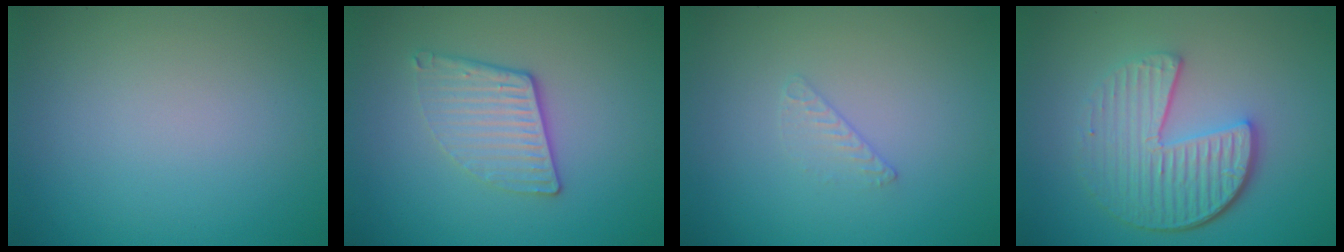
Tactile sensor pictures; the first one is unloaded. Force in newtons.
{"total": 3.2, "press": 2.8, "slide": 1.6}
{"total": 0.6, "press": 0.3, "slide": 0.5}
{"total": 5.9, "press": 4.3, "slide": 4.1}